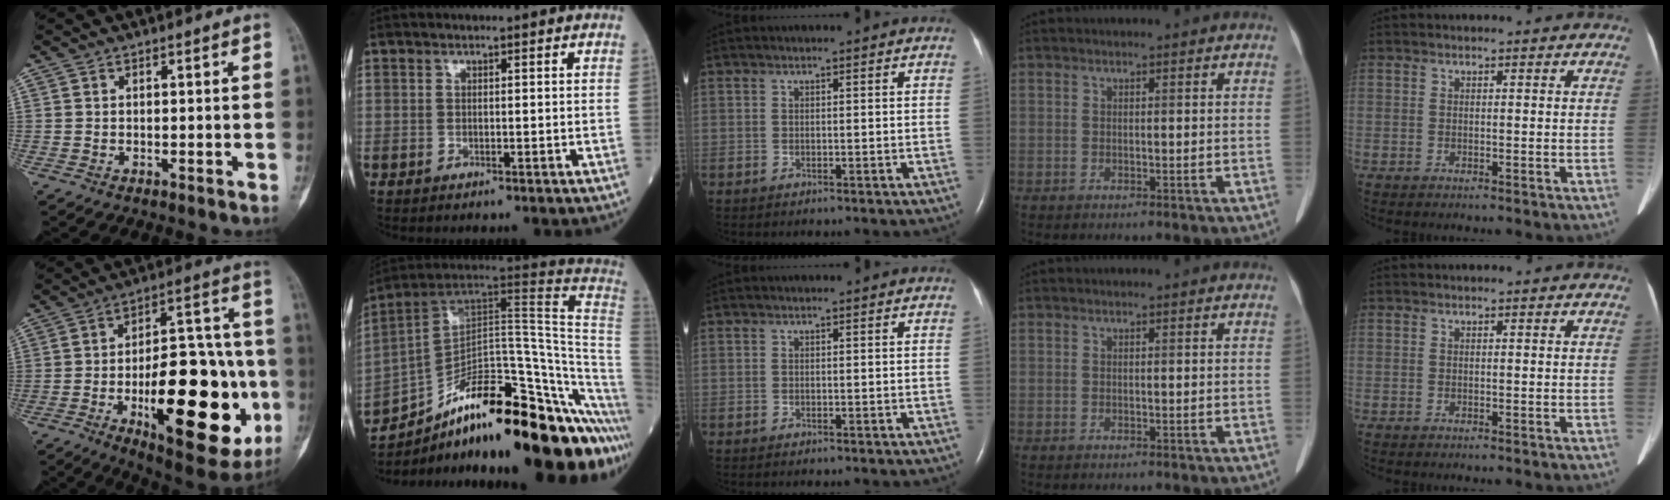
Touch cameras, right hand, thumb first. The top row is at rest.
{"thumb": {"total": 31.0, "force": [-8.5, 12.8, 26.9], "torque": [-0.353, 0.014, -0.107]}, "index": {"total": 30.3, "force": [-16.5, 6.6, 24.5], "torque": [-0.250, 0.028, -0.243]}}